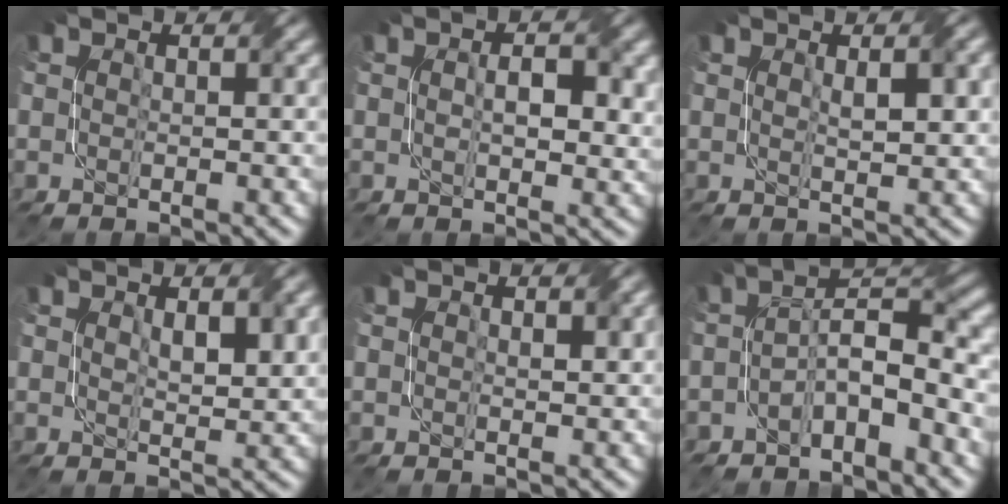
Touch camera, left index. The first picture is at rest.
{"total": 3.5, "force": [0.5, 1.8, 3.0], "torque": [-0.054, -0.001, 0.010]}
{"total": 2.5, "force": [0.8, 0.5, 2.3], "torque": [-0.037, 0.003, 0.016]}
{"total": 2.7, "force": [1.0, 1.1, 2.3], "torque": [-0.039, -0.004, 0.023]}
{"total": 0.9, "force": [0.4, 0.3, 0.7], "torque": [-0.011, 0.000, 0.008]}
{"total": 4.7, "force": [-2.3, 1.6, 3.8], "torque": [-0.064, 0.017, -0.044]}